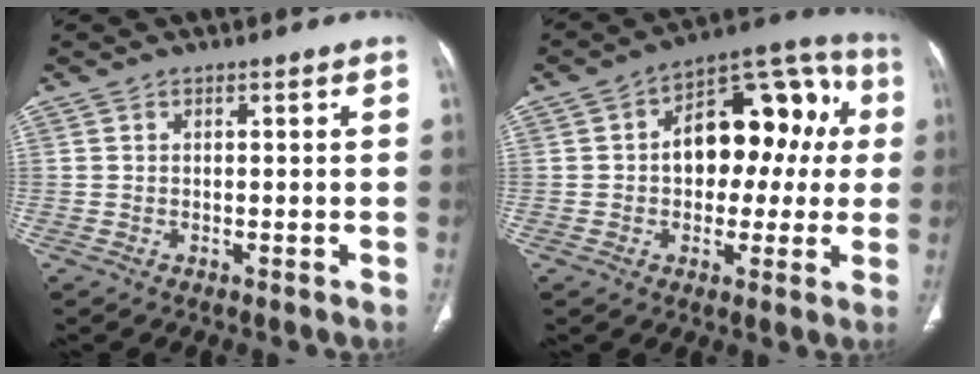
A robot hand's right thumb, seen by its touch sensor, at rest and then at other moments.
{"total": 17.7, "force": [1.6, 11.0, 13.7], "torque": [-0.134, 0.050, 0.020]}